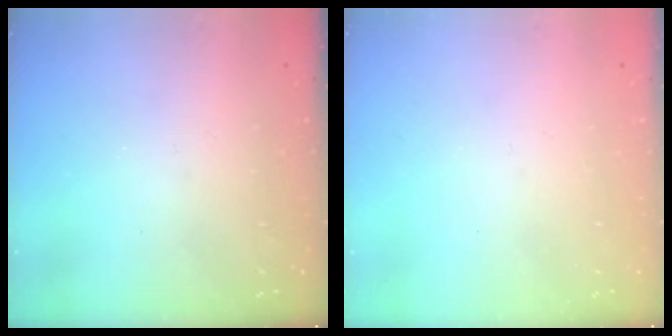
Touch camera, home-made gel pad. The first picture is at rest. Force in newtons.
{"total": 0.0}